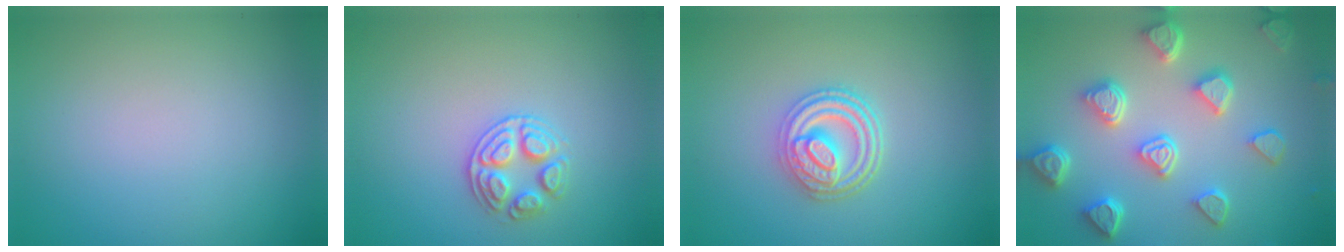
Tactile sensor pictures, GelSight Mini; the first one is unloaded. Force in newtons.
{"total": 2.6, "press": 2.6, "slide": 0.6}
{"total": 4.7, "press": 3.7, "slide": 2.9}
{"total": 6.4, "press": 5.2, "slide": 3.8}